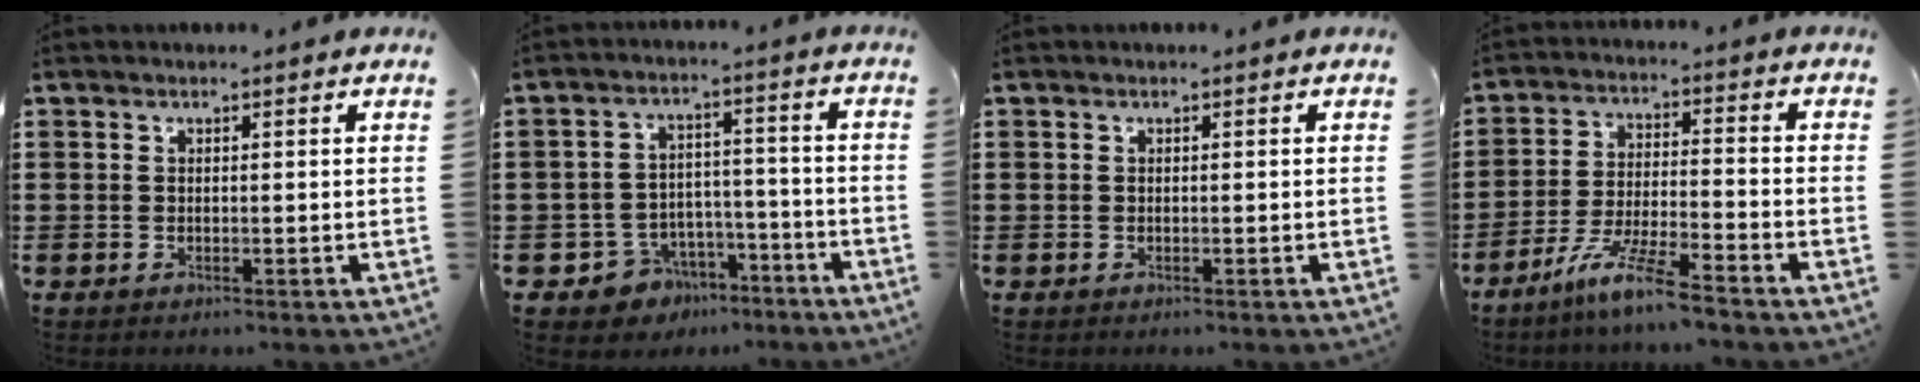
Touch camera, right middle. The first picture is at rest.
{"total": 5.2, "force": [-4.2, 3.0, 0.5], "torque": [-0.026, 0.016, -0.084]}
{"total": 0.0}
{"total": 8.3, "force": [-6.6, -0.2, 4.9], "torque": [-0.102, -0.011, -0.128]}